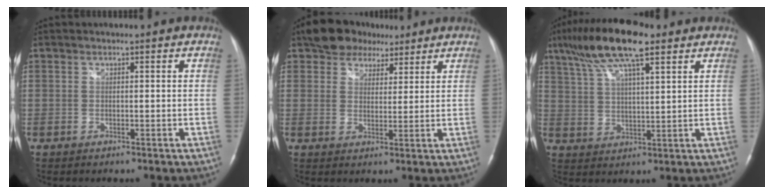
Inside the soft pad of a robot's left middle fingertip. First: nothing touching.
{"total": 7.1, "force": [5.2, 4.4, 2.0], "torque": [-0.030, 0.018, 0.088]}
{"total": 13.1, "force": [8.5, 2.5, 9.6], "torque": [-0.188, 0.024, 0.153]}